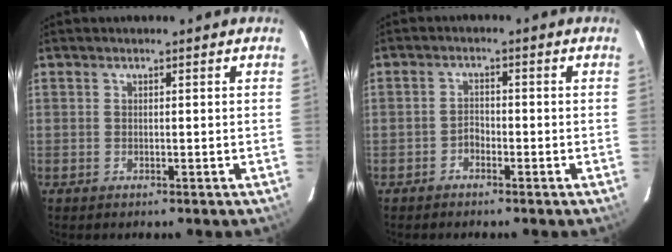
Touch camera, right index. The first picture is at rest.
{"total": 1.8, "force": [-1.3, 1.0, 0.6], "torque": [-0.011, 0.005, -0.023]}